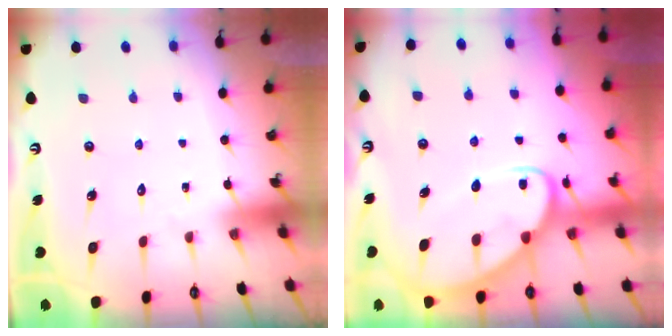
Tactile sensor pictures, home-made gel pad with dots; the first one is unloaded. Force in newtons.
{"total": 10.1, "press": 10.0, "slide": 1.1}